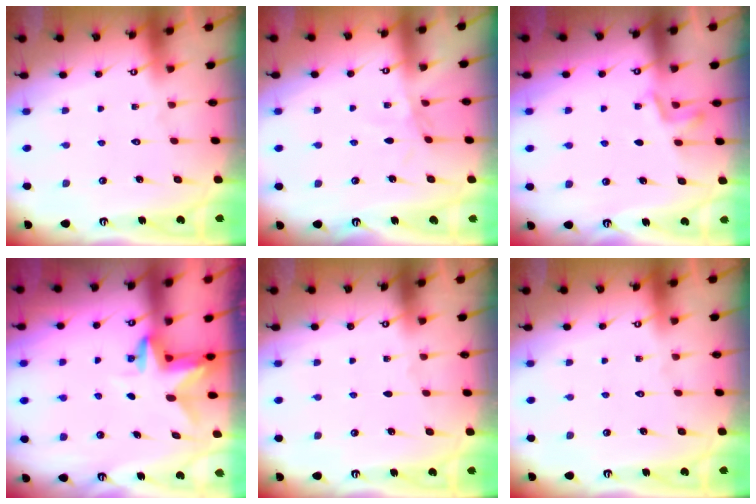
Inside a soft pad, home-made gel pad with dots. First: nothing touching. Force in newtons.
{"total": 1.9, "press": 1.9, "slide": 0.5}
{"total": 3.6, "press": 3.4, "slide": 1.2}
{"total": 3.0, "press": 3.0, "slide": 0.3}
{"total": 0.0}
{"total": 0.0}